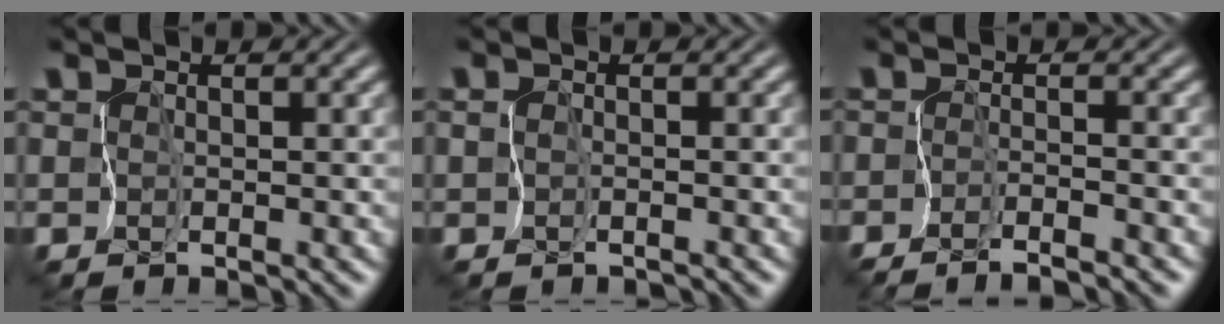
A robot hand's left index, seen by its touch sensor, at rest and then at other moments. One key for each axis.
{"total": 0.7, "fx": -0.7, "fy": 0.2, "fz": 0.1, "tx": 0.002, "ty": -0.001, "tz": -0.016}
{"total": 2.1, "fx": -1.7, "fy": -1.2, "fz": 0.4, "tx": -0.018, "ty": -0.003, "tz": -0.038}